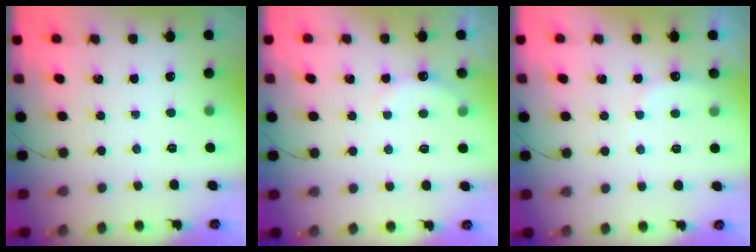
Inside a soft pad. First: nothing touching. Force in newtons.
{"total": 3.5, "press": 3.4, "slide": 1.0}
{"total": 6.7, "press": 6.6, "slide": 1.1}